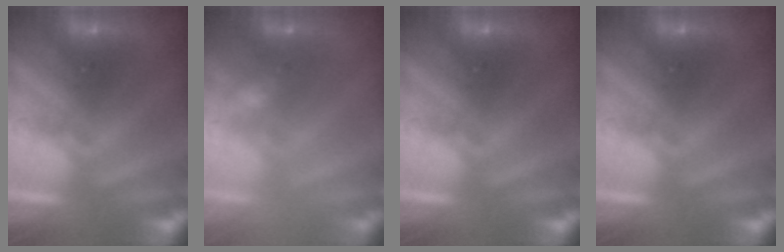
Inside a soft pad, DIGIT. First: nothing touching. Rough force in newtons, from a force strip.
{"total": 2.4}
{"total": 0.0}
{"total": 0.0}